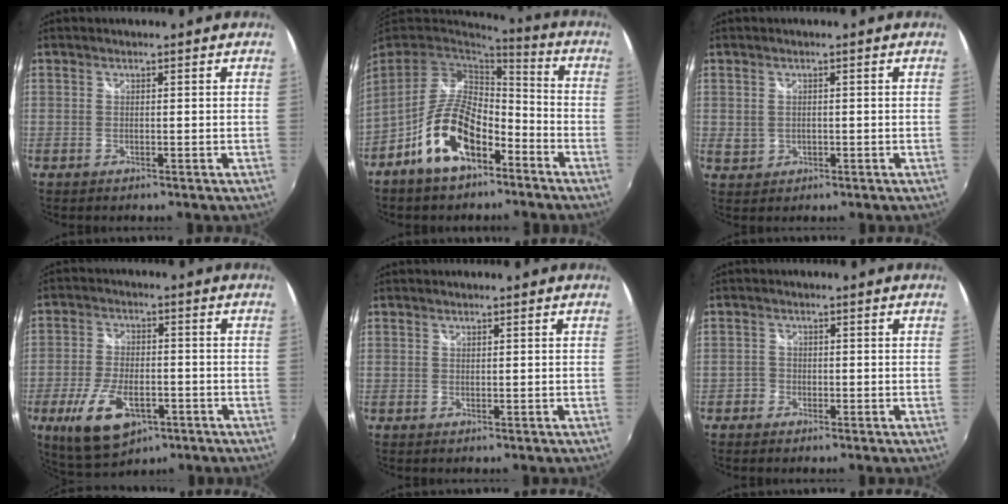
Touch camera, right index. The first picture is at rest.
{"total": 14.4, "force": [-7.9, 7.0, 9.9], "torque": [-0.195, 0.003, -0.135]}
{"total": 2.6, "force": [0.2, 2.3, 1.2], "torque": [-0.022, 0.000, 0.007]}
{"total": 12.4, "force": [-5.5, 6.2, 9.2], "torque": [-0.196, -0.021, -0.091]}
{"total": 0.0}
{"total": 2.0, "force": [-1.2, 1.6, -0.2], "torque": [-0.001, 0.007, -0.023]}